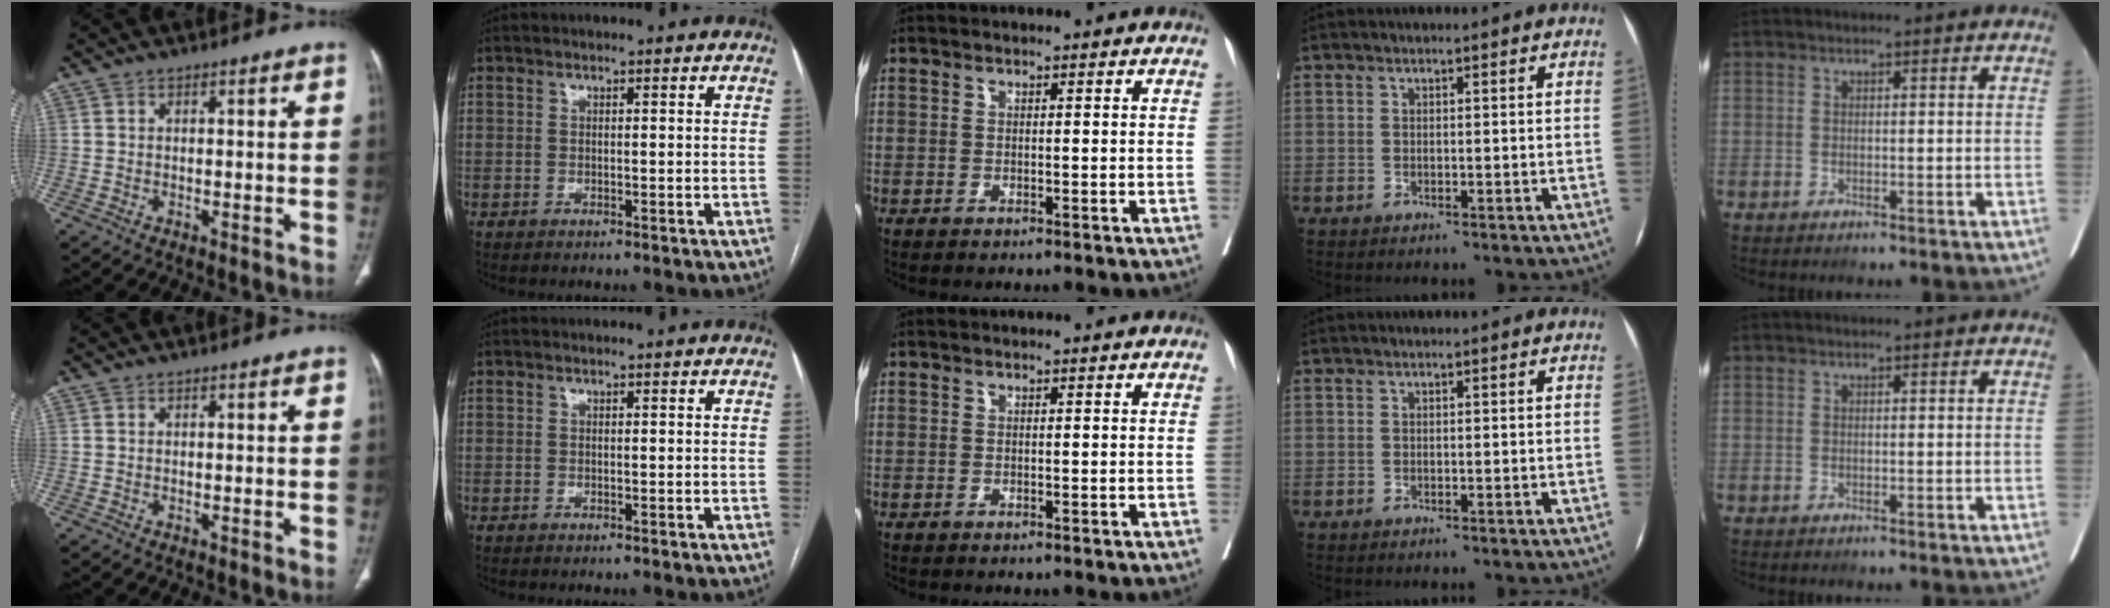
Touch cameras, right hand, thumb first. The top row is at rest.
{}